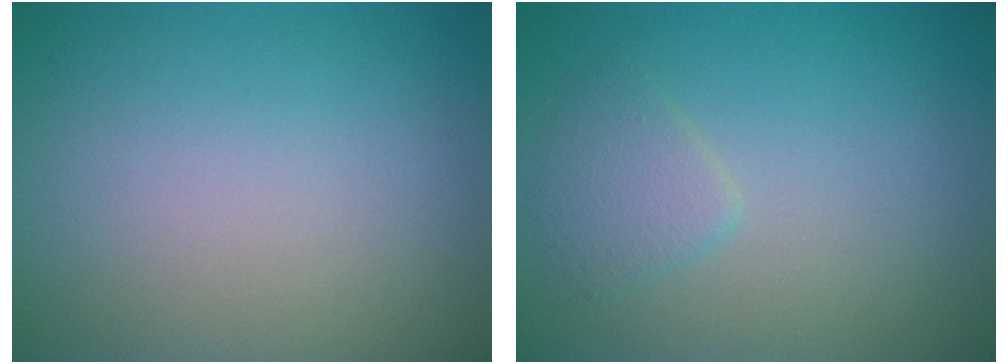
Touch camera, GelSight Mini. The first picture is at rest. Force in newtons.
{"total": 1.8, "press": 1.8, "slide": 0.1}